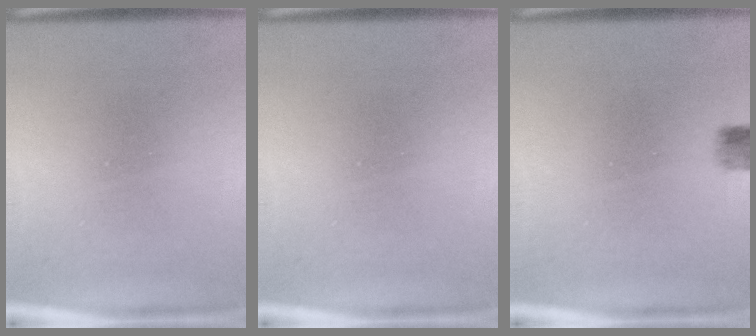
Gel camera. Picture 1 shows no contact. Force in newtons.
{"total": 0.0}
{"total": 2.2}